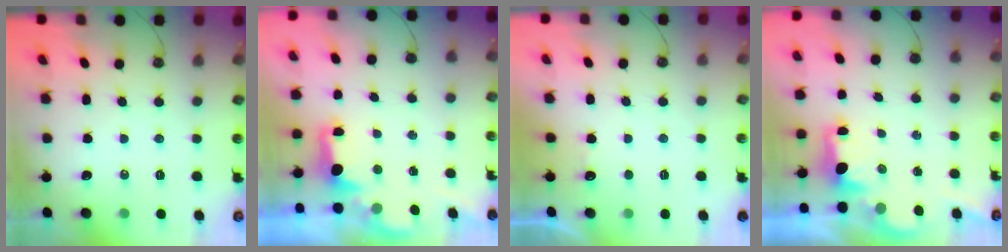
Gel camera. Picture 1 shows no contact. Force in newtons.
{"total": 2.0, "press": 1.9, "slide": 0.7}
{"total": 1.2, "press": 1.0, "slide": 0.7}
{"total": 1.7, "press": 1.6, "slide": 0.7}